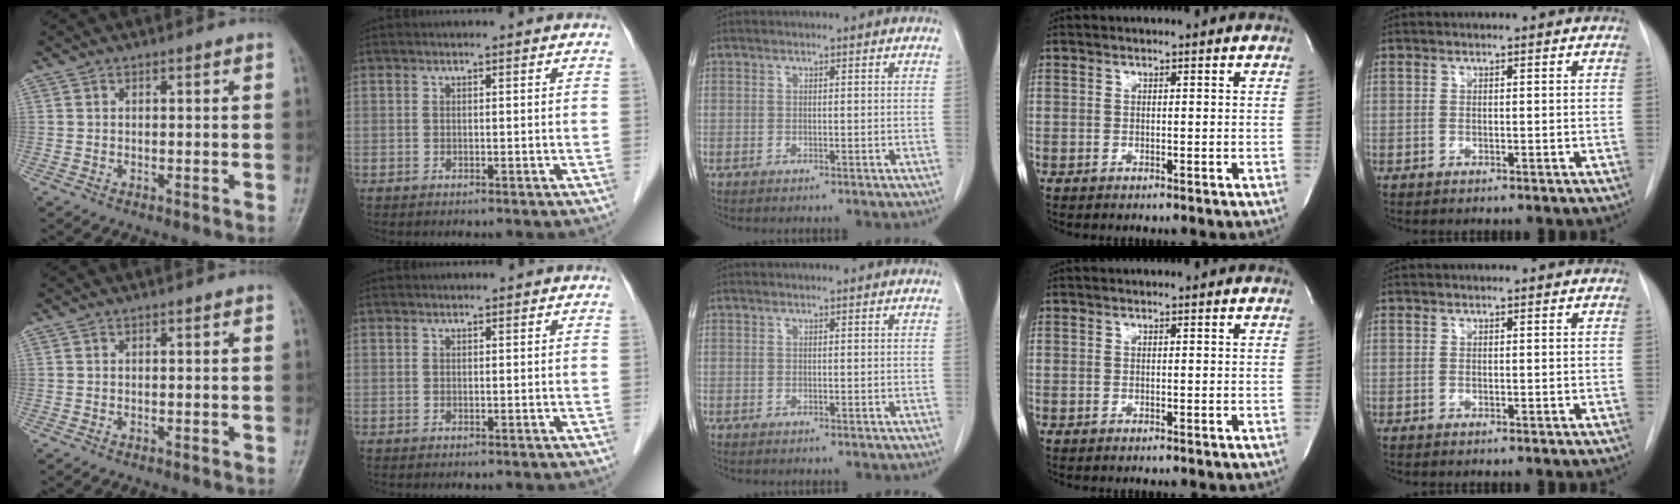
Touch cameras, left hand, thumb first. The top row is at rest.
{}